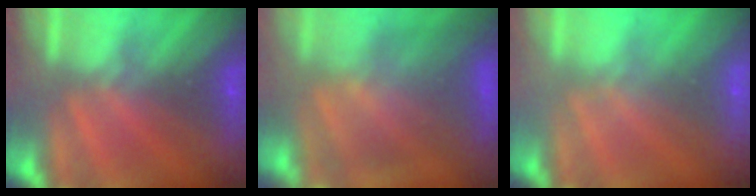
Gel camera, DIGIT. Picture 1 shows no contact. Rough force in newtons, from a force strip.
{"total": 8.9}
{"total": 1.9}